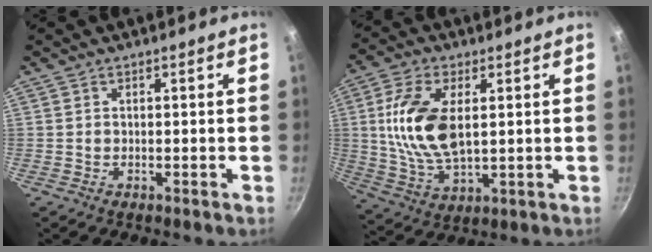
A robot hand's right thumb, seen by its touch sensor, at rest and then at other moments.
{"total": 14.2, "force": [2.3, 7.3, 11.9], "torque": [-0.229, -0.005, 0.047]}